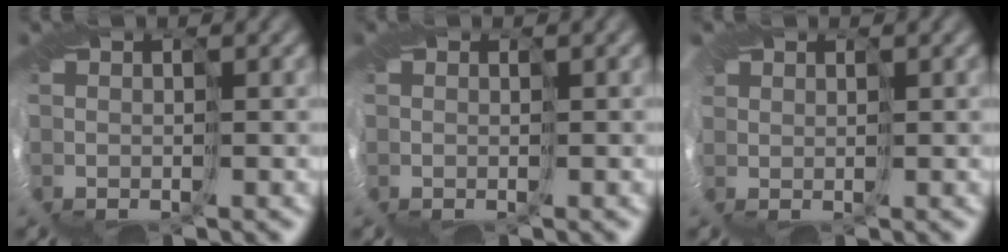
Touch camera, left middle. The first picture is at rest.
{"total": 0.0}
{"total": 1.9, "force": [0.1, -0.9, -1.7], "torque": [0.009, -0.004, 0.025]}